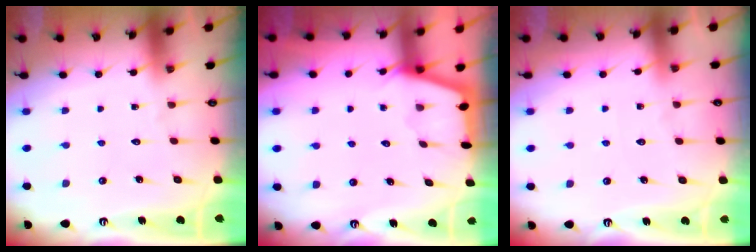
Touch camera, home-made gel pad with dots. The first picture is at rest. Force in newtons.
{"total": 1.8, "press": 1.8, "slide": 0.2}
{"total": 1.6, "press": 1.6, "slide": 0.3}